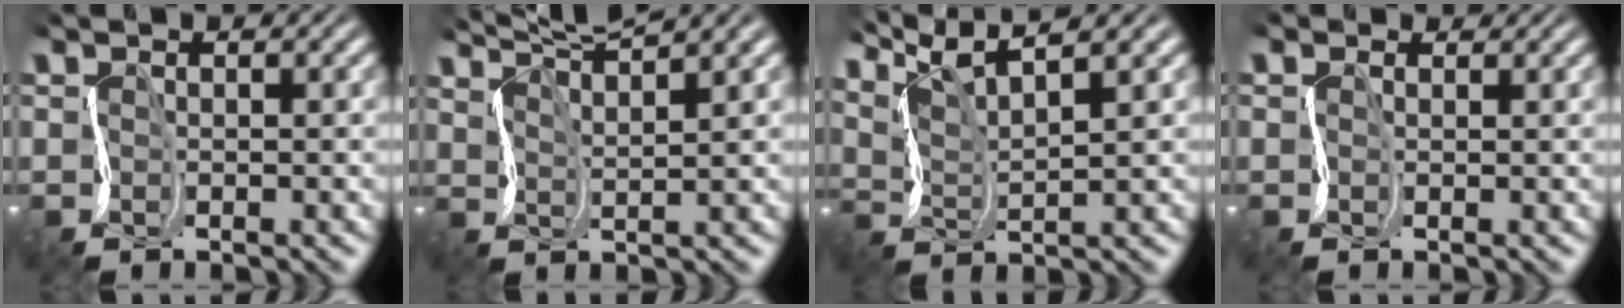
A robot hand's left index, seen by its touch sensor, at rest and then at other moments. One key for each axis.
{"total": 5.6, "fx": 5.1, "fy": 0.1, "fz": 2.3, "tx": -0.037, "ty": 0.020, "tz": 0.069}
{"total": 5.7, "fx": 5.2, "fy": 0.2, "fz": 2.4, "tx": -0.056, "ty": 0.014, "tz": 0.090}
{"total": 0.6, "fx": 0.1, "fy": 0.5, "fz": 0.1, "tx": 0.000, "ty": -0.001, "tz": 0.001}